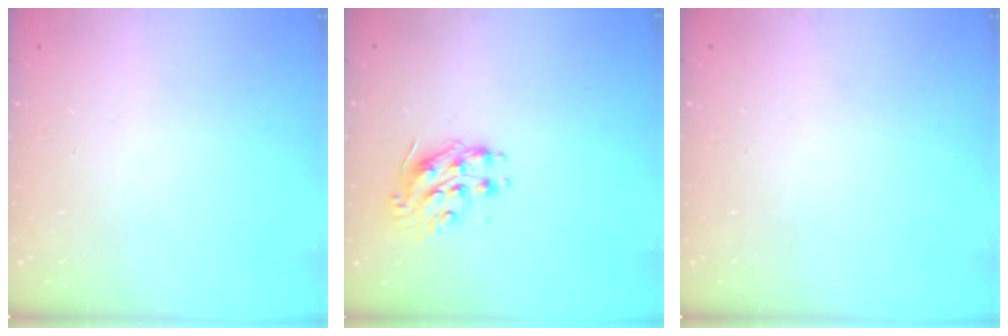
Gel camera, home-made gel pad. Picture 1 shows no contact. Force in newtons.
{"total": 8.9, "press": 8.9, "slide": 0.7}
{"total": 0.0}